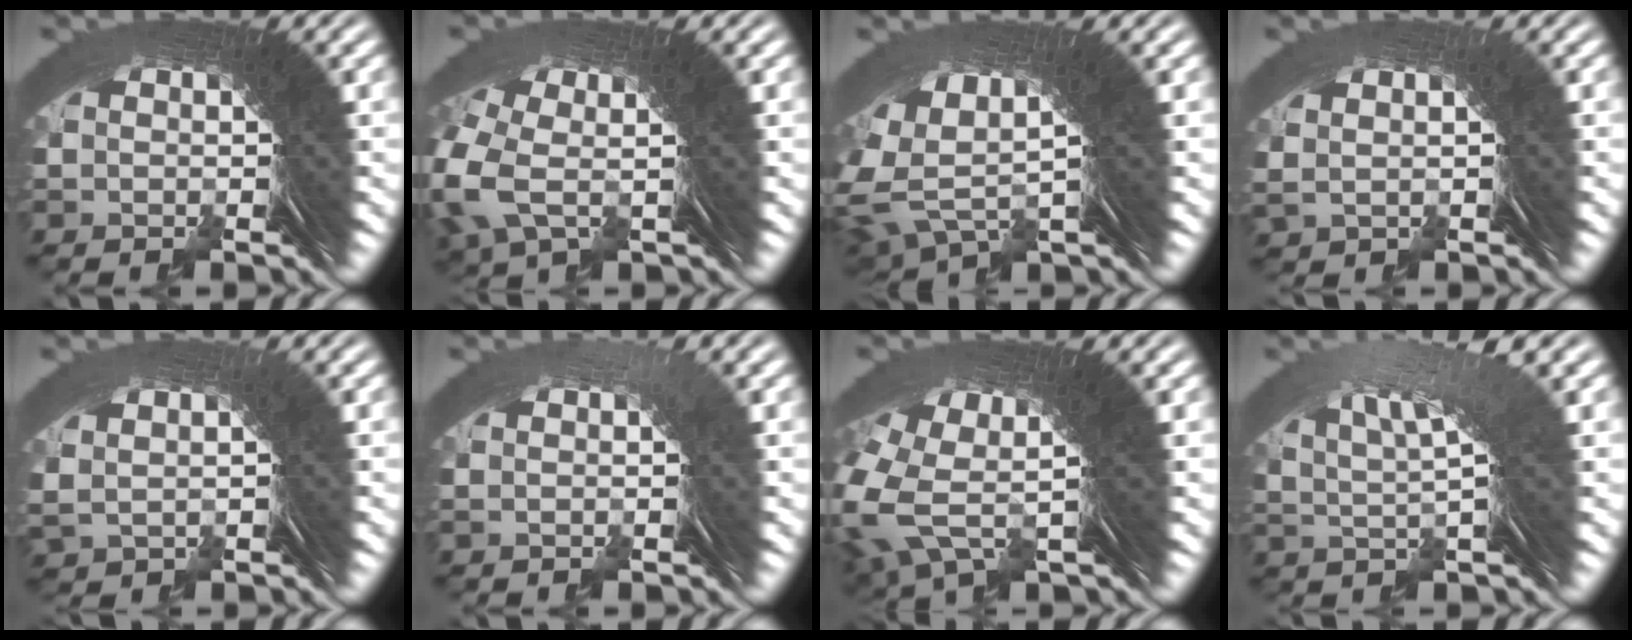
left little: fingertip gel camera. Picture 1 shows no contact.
{"total": 5.1, "force": [0.7, 3.1, 4.0], "torque": [-0.108, -0.016, 0.019]}
{"total": 11.3, "force": [4.0, 6.8, 8.0], "torque": [-0.161, 0.005, 0.061]}
{"total": 0.9, "force": [0.8, -0.1, 0.5], "torque": [-0.001, 0.007, 0.021]}
{"total": 1.2, "force": [0.9, 0.3, 0.6], "torque": [-0.008, 0.004, 0.026]}
{"total": 0.8, "force": [0.1, 0.1, 0.8], "torque": [-0.001, 0.023, -0.007]}
{"total": 10.3, "force": [3.3, 6.0, 7.7], "torque": [-0.165, -0.003, 0.051]}
{"total": 5.0, "force": [2.5, 0.2, 4.3], "torque": [-0.054, 0.014, 0.041]}